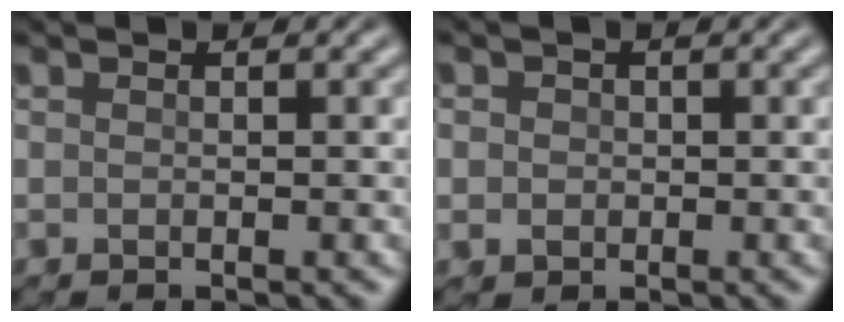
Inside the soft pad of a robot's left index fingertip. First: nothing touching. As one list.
[{"total": 3.3, "force": [0.5, 2.9, 1.3], "torque": [-0.019, 0.021, -0.009]}]